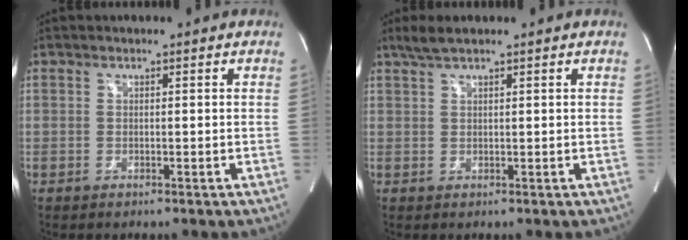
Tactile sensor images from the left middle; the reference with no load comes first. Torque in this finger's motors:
{"motor_torque": [0.11, -0.05, 0.00, 0.01]}